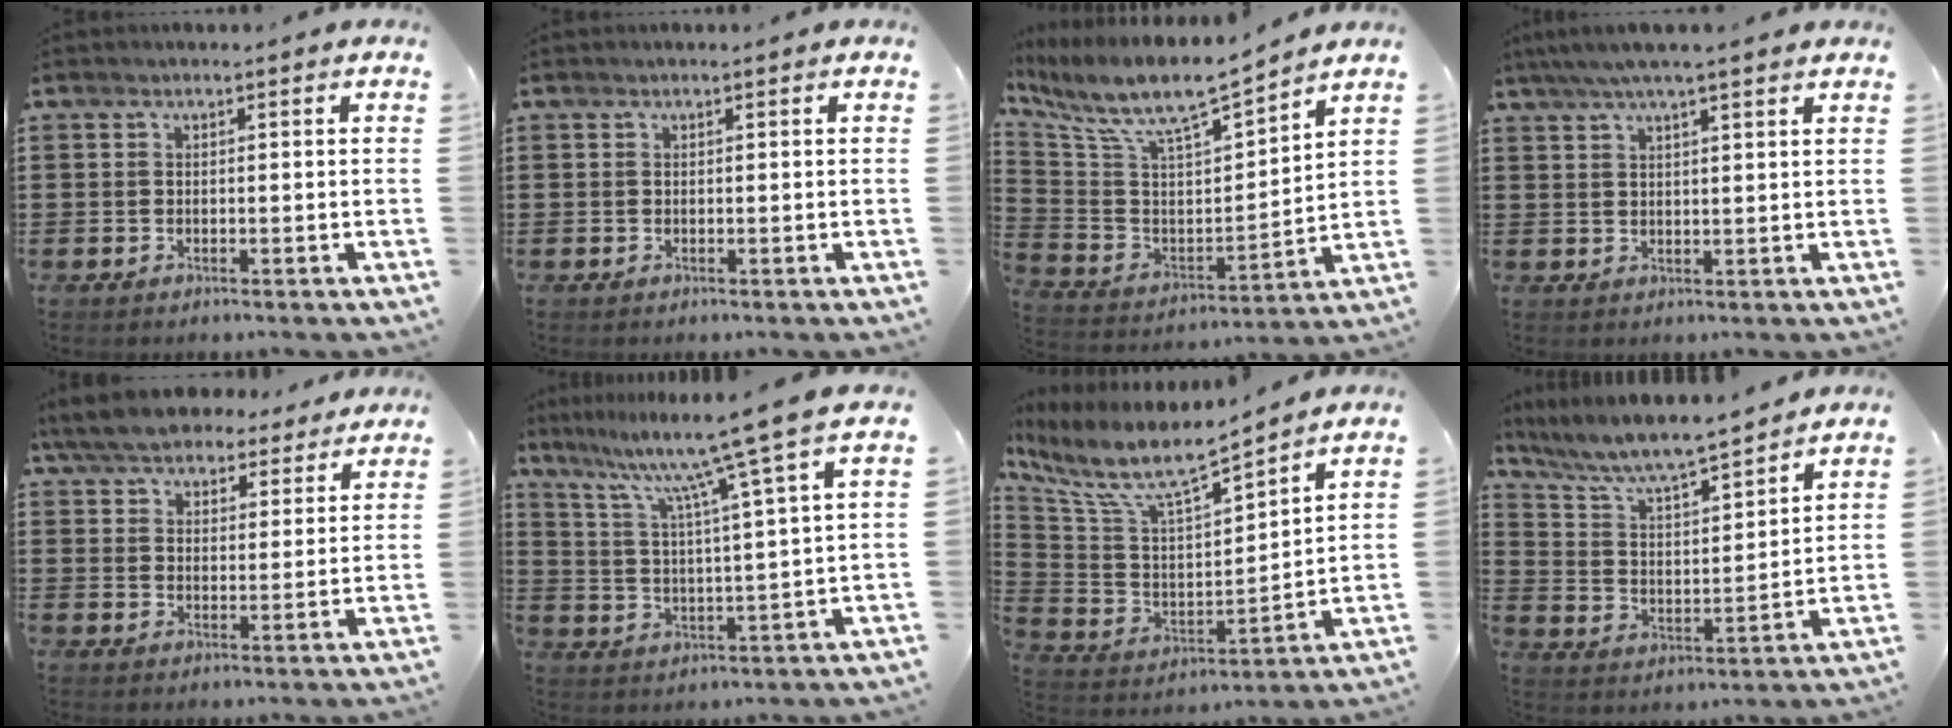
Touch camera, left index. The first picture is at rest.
{"total": 0.0}
{"total": 8.6, "force": [7.1, 1.7, 4.6], "torque": [-0.122, -0.052, 0.116]}
{"total": 4.2, "force": [3.2, 0.2, 2.7], "torque": [-0.060, -0.003, 0.056]}
{"total": 6.9, "force": [6.4, 1.8, 2.0], "torque": [-0.065, -0.015, 0.118]}
{"total": 10.6, "force": [8.0, -1.6, 6.7], "torque": [-0.160, -0.043, 0.122]}
{"total": 9.2, "force": [7.1, 2.0, 5.5], "torque": [-0.137, -0.048, 0.118]}
{"total": 6.8, "force": [6.3, 0.4, 2.7], "torque": [-0.079, -0.042, 0.103]}